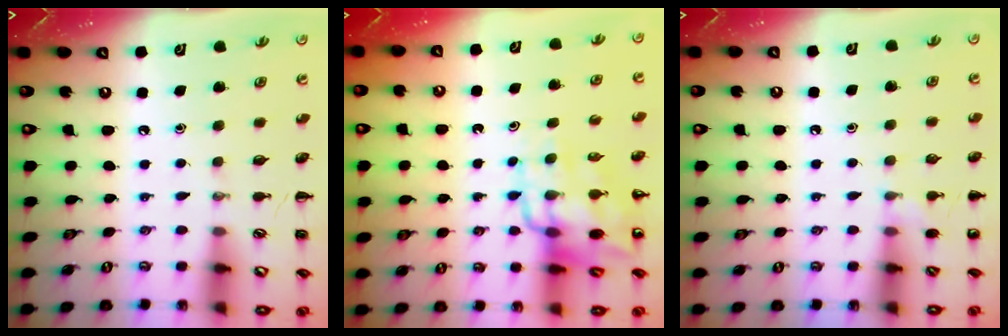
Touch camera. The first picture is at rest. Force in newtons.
{"total": 13.7, "press": 13.3, "slide": 3.3}
{"total": 5.5, "press": 5.3, "slide": 1.6}